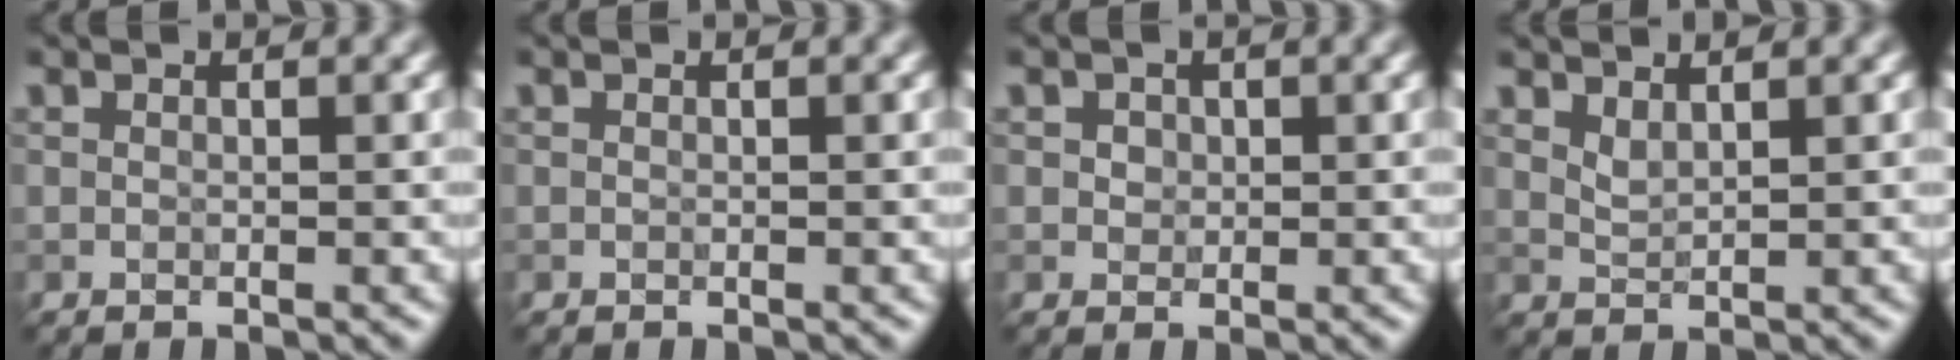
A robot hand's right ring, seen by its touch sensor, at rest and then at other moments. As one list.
[{"total": 0.0}, {"total": 1.3, "force": [0.5, 1.1, 0.4], "torque": [-0.001, 0.007, 0.009]}, {"total": 1.2, "force": [0.9, 0.3, 0.6], "torque": [-0.015, -0.001, 0.027]}]